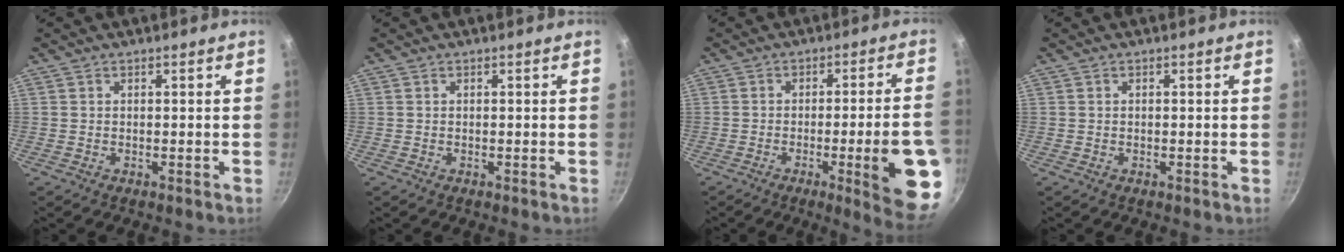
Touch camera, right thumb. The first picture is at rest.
{"total": 0.0}
{"total": 15.2, "force": [-4.5, 2.2, 14.3], "torque": [-0.173, 0.017, -0.055]}
{"total": 0.0}